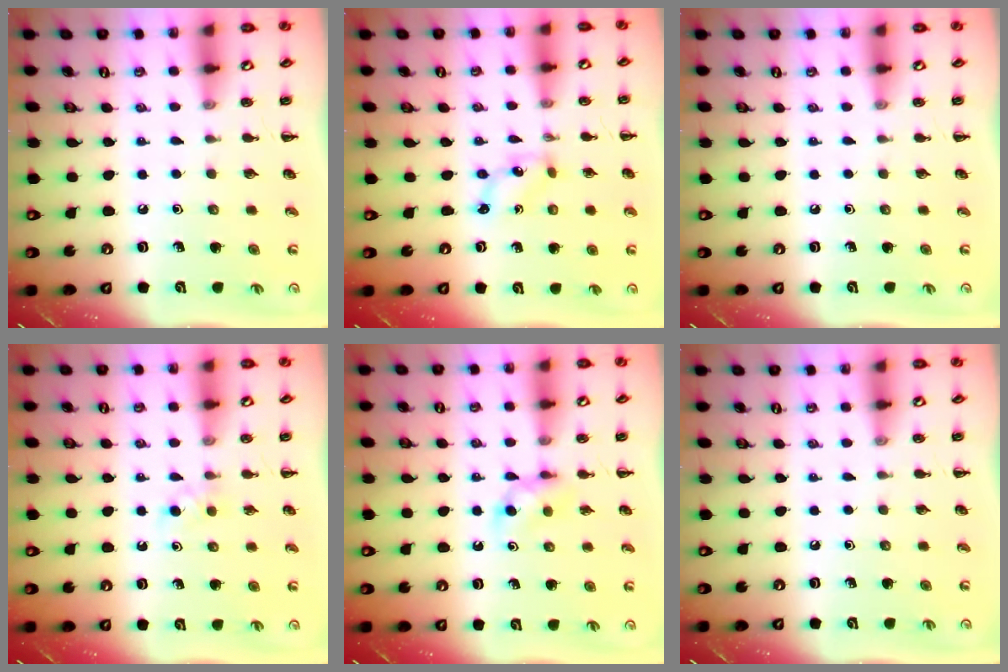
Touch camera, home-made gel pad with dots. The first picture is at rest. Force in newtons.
{"total": 1.4, "press": 1.3, "slide": 0.3}
{"total": 0.0}
{"total": 2.6, "press": 2.3, "slide": 1.2}
{"total": 3.8, "press": 3.4, "slide": 1.5}
{"total": 0.0}